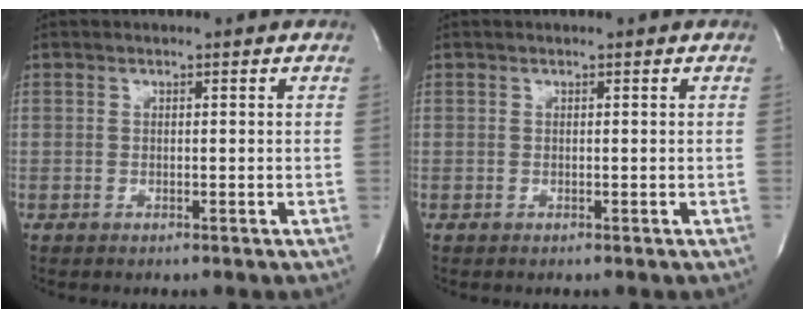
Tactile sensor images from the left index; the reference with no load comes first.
{"total": 0.0}